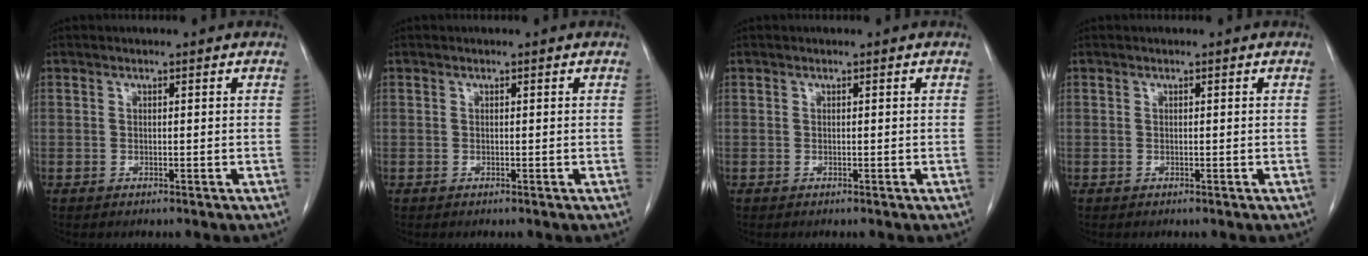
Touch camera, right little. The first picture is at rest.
{"total": 0.0}
{"total": 0.0}
{"total": 0.0}